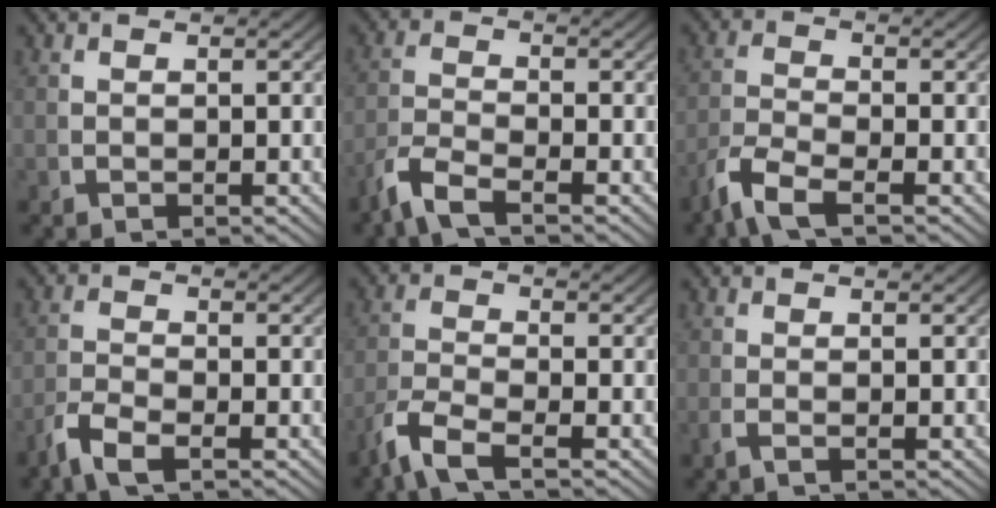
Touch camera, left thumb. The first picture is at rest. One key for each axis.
{"total": 3.9, "fx": -2.6, "fy": 1.5, "fz": 2.5, "tx": -0.062, "ty": -0.010, "tz": -0.049}
{"total": 4.3, "fx": -2.5, "fy": 1.7, "fz": 3.1, "tx": -0.077, "ty": -0.012, "tz": -0.045}
{"total": 2.9, "fx": -1.9, "fy": 1.0, "fz": 2.0, "tx": -0.052, "ty": -0.009, "tz": -0.038}
{"total": 4.7, "fx": -2.8, "fy": 2.0, "fz": 3.2, "tx": -0.083, "ty": -0.014, "tz": -0.049}
{"total": 0.8, "fx": -0.4, "fy": 0.1, "fz": 0.6, "tx": -0.021, "ty": -0.004, "tz": -0.006}